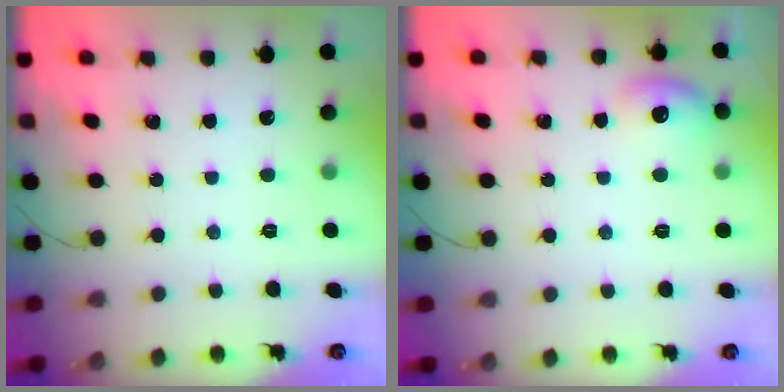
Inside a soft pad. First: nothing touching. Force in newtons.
{"total": 7.7, "press": 7.6, "slide": 1.4}